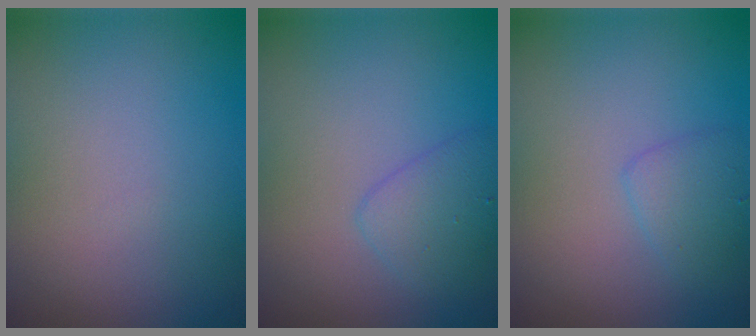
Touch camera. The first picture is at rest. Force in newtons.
{"total": 2.3, "press": 2.2, "slide": 0.1}
{"total": 1.7, "press": 1.7, "slide": 0.0}